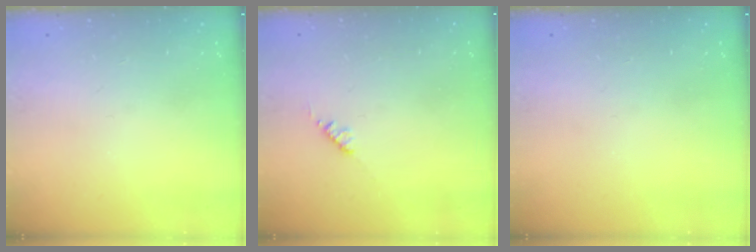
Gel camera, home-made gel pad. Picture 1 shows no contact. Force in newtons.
{"total": 2.8, "press": 2.8, "slide": 0.4}
{"total": 0.0}